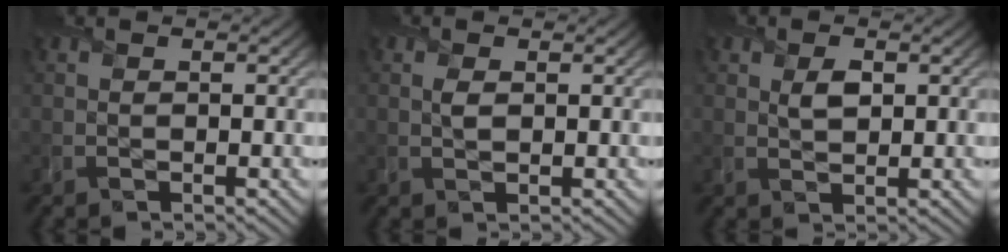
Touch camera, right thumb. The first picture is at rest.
{"total": 1.0, "force": [0.3, 0.6, 0.8], "torque": [-0.019, -0.003, 0.007]}
{"total": 2.1, "force": [0.8, 1.2, 1.5], "torque": [-0.030, -0.003, 0.015]}